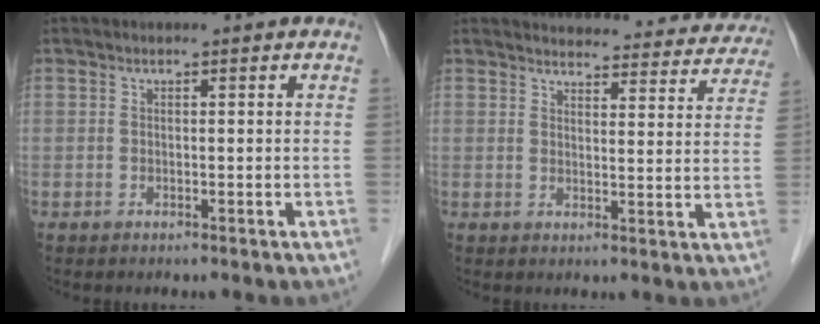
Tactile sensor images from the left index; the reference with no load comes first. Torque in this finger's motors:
{"motor_torque": [1.10, -1.04, -0.04, -0.04]}